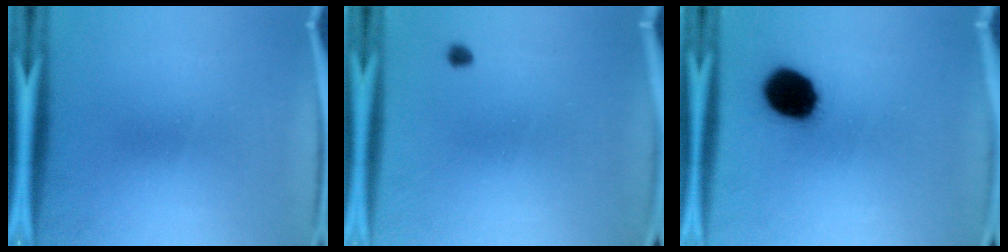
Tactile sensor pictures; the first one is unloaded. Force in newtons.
{"total": 0.9}
{"total": 13.4}